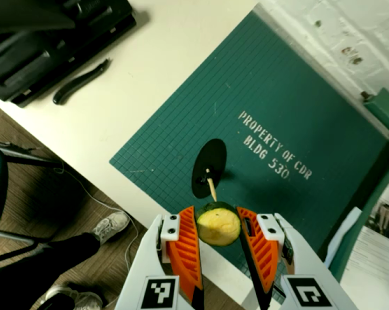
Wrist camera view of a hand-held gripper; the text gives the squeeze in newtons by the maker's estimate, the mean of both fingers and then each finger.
{"total": 9.6, "left": 9.2, "right": 10.0}